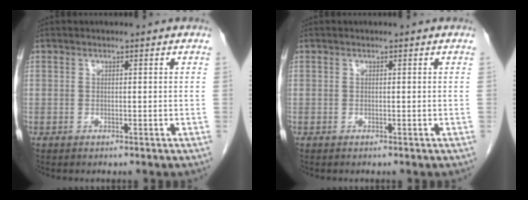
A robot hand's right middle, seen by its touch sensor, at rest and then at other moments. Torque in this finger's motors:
{"motor_torque": [0.55, -0.37, 0.04, 0.01]}